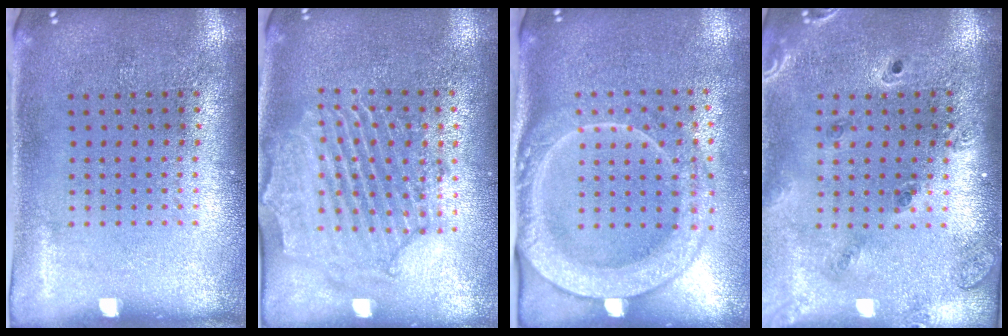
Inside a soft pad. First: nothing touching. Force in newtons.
{"total": 2.3, "press": 2.1, "slide": 0.7}
{"total": 2.4, "press": 2.2, "slide": 1.1}
{"total": 1.4, "press": 1.3, "slide": 0.2}